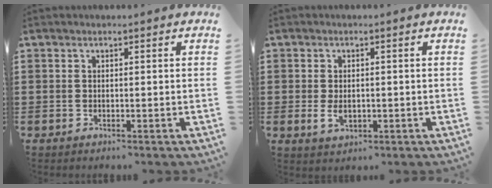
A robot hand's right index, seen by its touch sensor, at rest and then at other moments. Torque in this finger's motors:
{"motor_torque": [1.07, 1.07, 0.11, 0.04]}